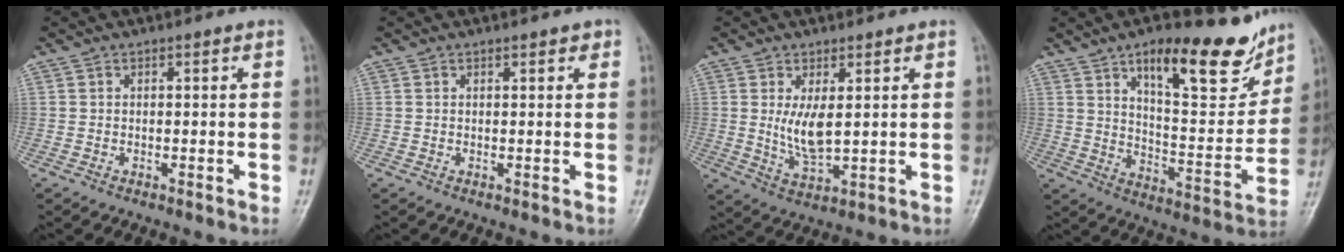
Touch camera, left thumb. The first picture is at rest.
{"total": 1.2, "force": [0.8, 0.6, 0.7], "torque": [-0.004, -0.002, 0.007]}
{"total": 5.9, "force": [1.2, 2.4, 5.3], "torque": [-0.099, -0.020, 0.033]}
{"total": 18.8, "force": [12.3, 6.6, 12.6], "torque": [-0.135, -0.074, 0.193]}